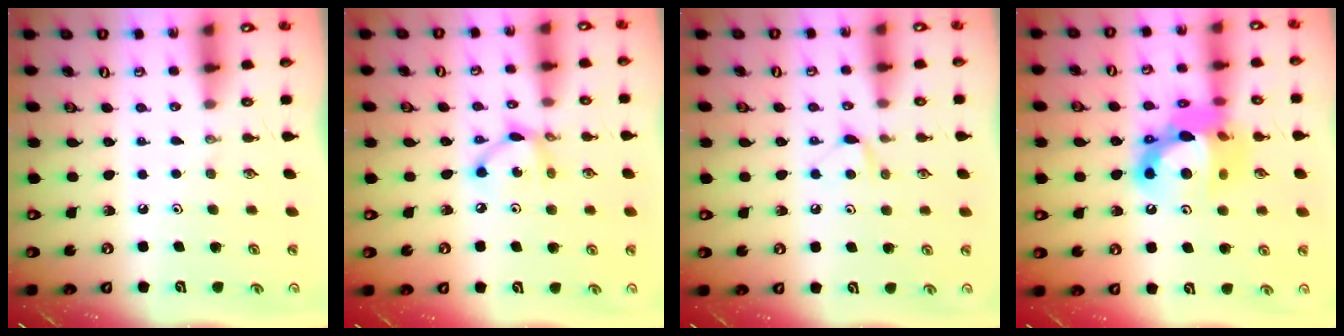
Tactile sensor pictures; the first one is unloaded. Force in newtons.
{"total": 7.9, "press": 7.9, "slide": 0.3}
{"total": 5.8, "press": 5.8, "slide": 0.7}
{"total": 16.5, "press": 16.4, "slide": 1.6}